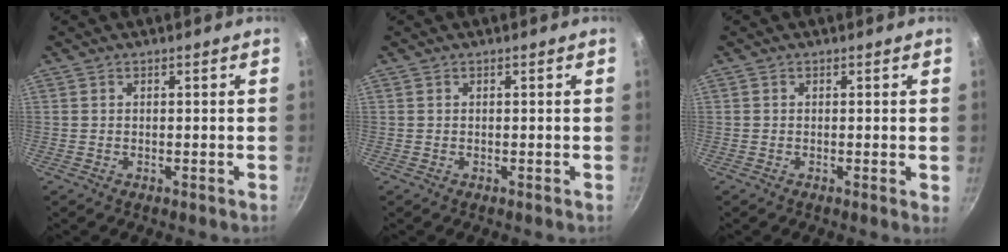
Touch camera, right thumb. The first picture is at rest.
{"total": 0.0}
{"total": 0.9, "force": [0.0, 0.2, 0.9], "torque": [-0.012, -0.003, -0.004]}